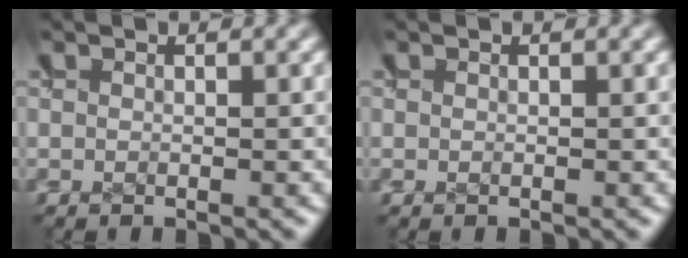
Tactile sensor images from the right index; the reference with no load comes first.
{"total": 0.0}